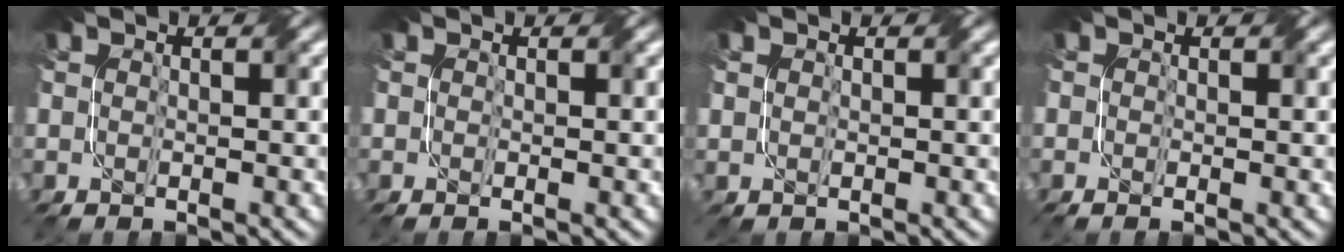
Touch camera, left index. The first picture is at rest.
{"total": 0.7, "force": [0.0, 0.2, 0.6], "torque": [-0.011, -0.003, 0.000]}
{"total": 0.8, "force": [0.5, 0.5, -0.5], "torque": [0.011, 0.003, 0.012]}
{"total": 0.9, "force": [-0.1, 0.5, 0.8], "torque": [-0.016, -0.002, -0.005]}